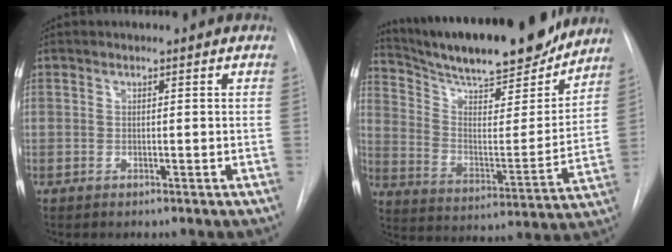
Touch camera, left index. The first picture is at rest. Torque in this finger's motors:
{"motor_torque": [0.30, -0.84, 0.49, 0.13]}